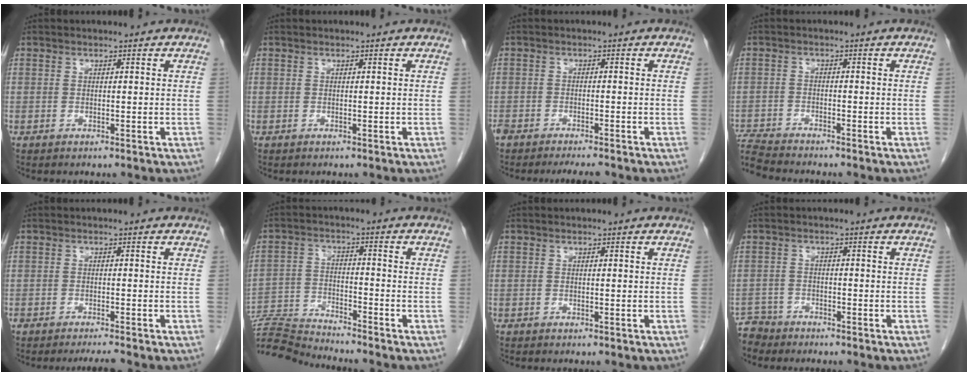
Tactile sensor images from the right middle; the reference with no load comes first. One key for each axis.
{"total": 0.0}
{"total": 5.8, "fx": -5.1, "fy": 1.2, "fz": 2.6, "tx": -0.042, "ty": -0.008, "tz": -0.082}
{"total": 6.3, "fx": -6.2, "fy": -0.4, "fz": 1.2, "tx": -0.026, "ty": -0.013, "tz": -0.113}
{"total": 2.6, "fx": -2.4, "fy": -0.5, "fz": 0.9, "tx": -0.014, "ty": -0.009, "tz": -0.040}
{"total": 10.0, "fx": -9.9, "fy": -1.5, "fz": 0.8, "tx": -0.014, "ty": 0.000, "tz": -0.186}
{"total": 0.6, "fx": -0.5, "fy": 0.2, "fz": 0.2, "tx": -0.009, "ty": -0.001, "tz": -0.010}
{"total": 3.9, "fx": -3.6, "fy": 1.2, "fz": -1.0, "tx": 0.020, "ty": -0.006, "tz": -0.070}